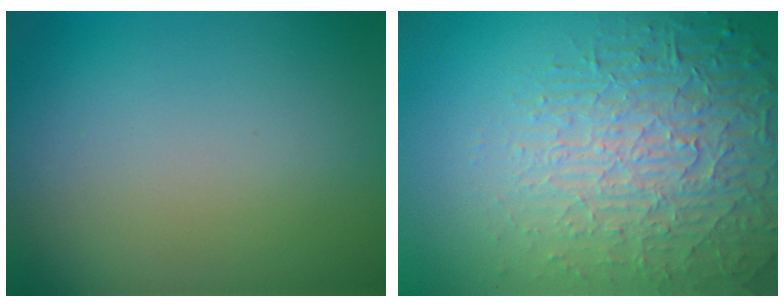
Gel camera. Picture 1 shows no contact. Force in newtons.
{"total": 7.2, "press": 5.3, "slide": 4.8}